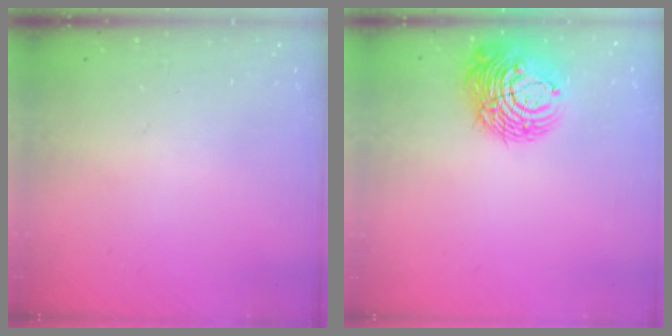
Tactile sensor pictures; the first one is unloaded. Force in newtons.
{"total": 13.6, "press": 13.4, "slide": 1.9}